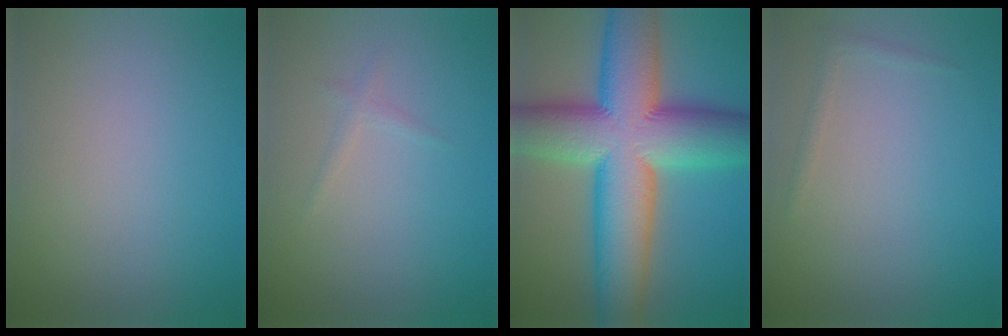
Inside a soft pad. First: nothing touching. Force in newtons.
{"total": 0.8, "press": 0.8, "slide": 0.1}
{"total": 16.5, "press": 16.5, "slide": 0.4}
{"total": 0.8, "press": 0.8, "slide": 0.1}